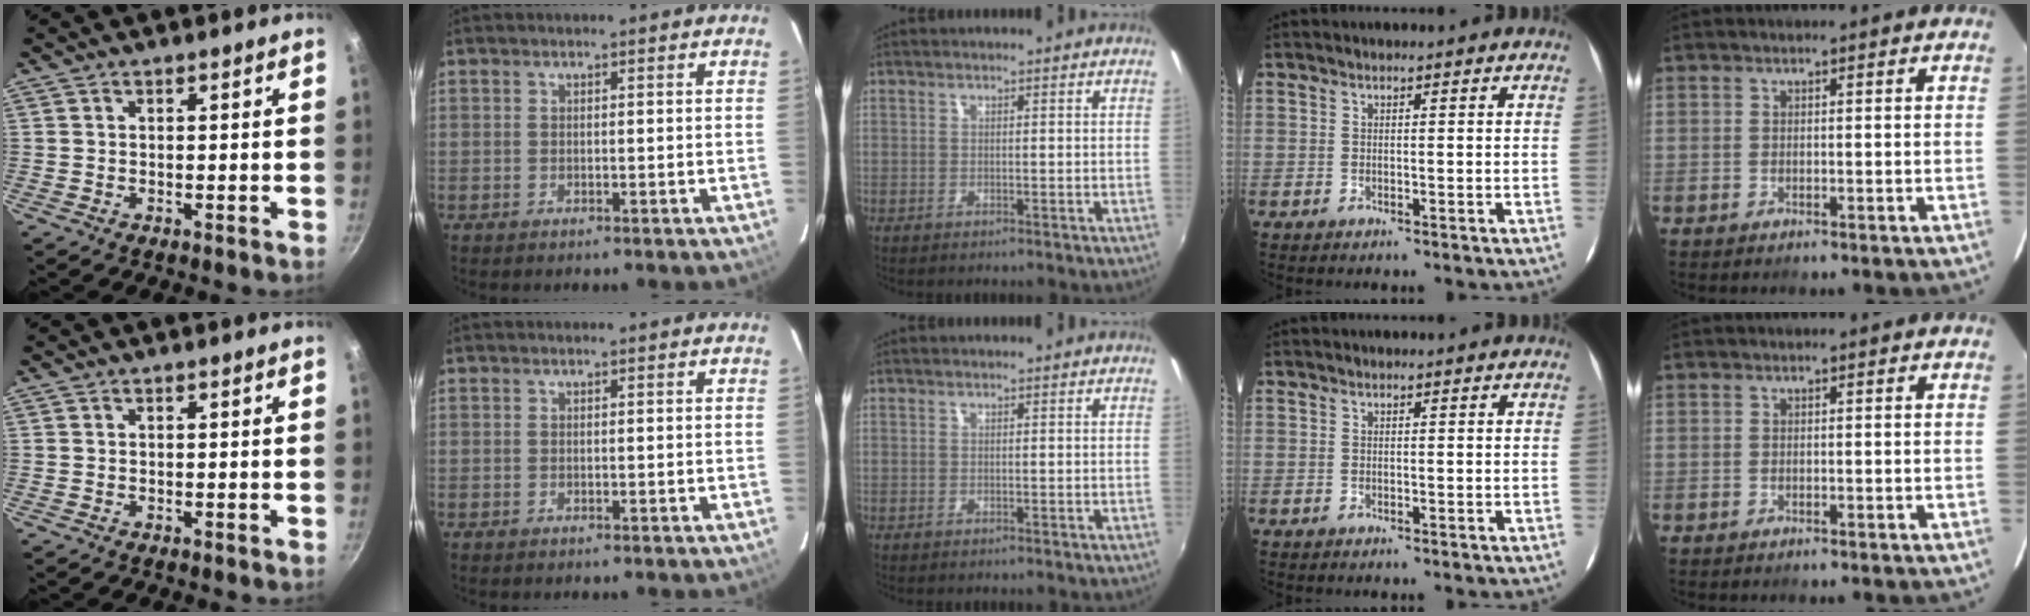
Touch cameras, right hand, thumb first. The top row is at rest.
{}